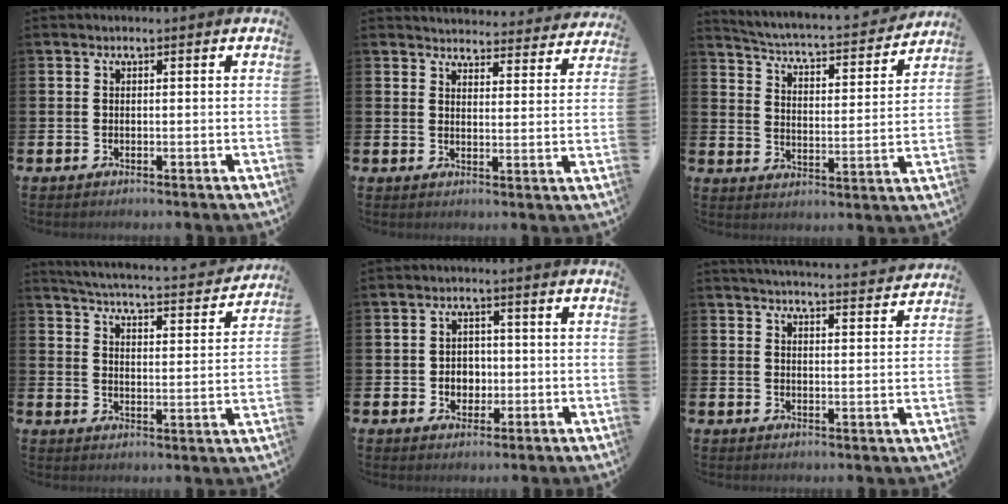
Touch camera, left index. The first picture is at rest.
{"total": 4.3, "force": [4.2, 0.7, 0.0], "torque": [-0.003, -0.036, 0.072]}
{"total": 4.2, "force": [4.0, 0.4, 1.0], "torque": [-0.042, -0.041, 0.057]}
{"total": 4.6, "force": [4.4, 0.2, 1.2], "torque": [-0.041, -0.039, 0.069]}
{"total": 3.0, "force": [-0.3, 2.7, 1.2], "torque": [-0.011, 0.000, -0.015]}
{"total": 4.4, "force": [4.4, -0.2, 0.3], "torque": [-0.011, -0.036, 0.076]}